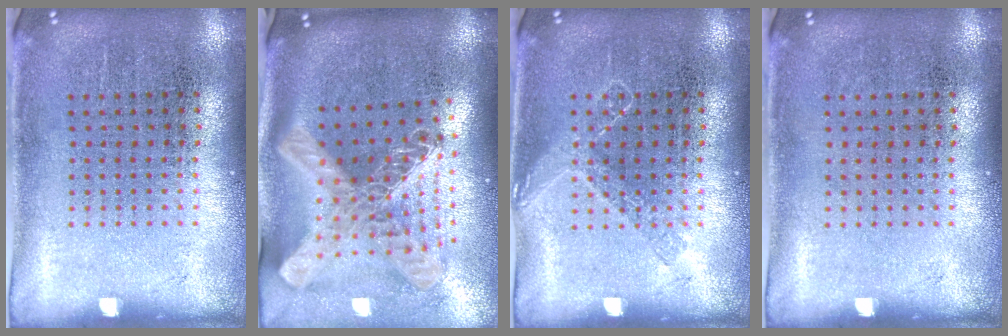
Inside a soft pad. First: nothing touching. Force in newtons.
{"total": 3.0, "press": 2.1, "slide": 2.2}
{"total": 1.5, "press": 1.5, "slide": 0.3}
{"total": 0.0}